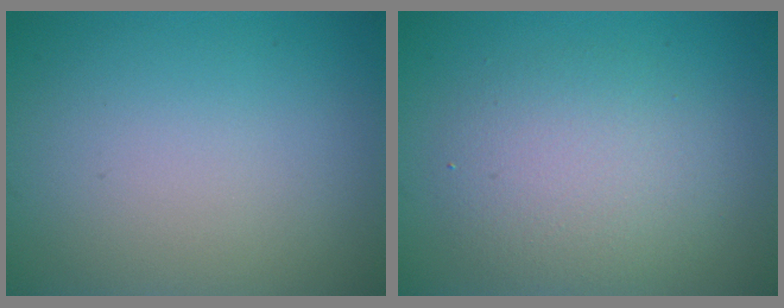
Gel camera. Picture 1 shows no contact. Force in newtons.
{"total": 4.2, "press": 4.2, "slide": 0.3}